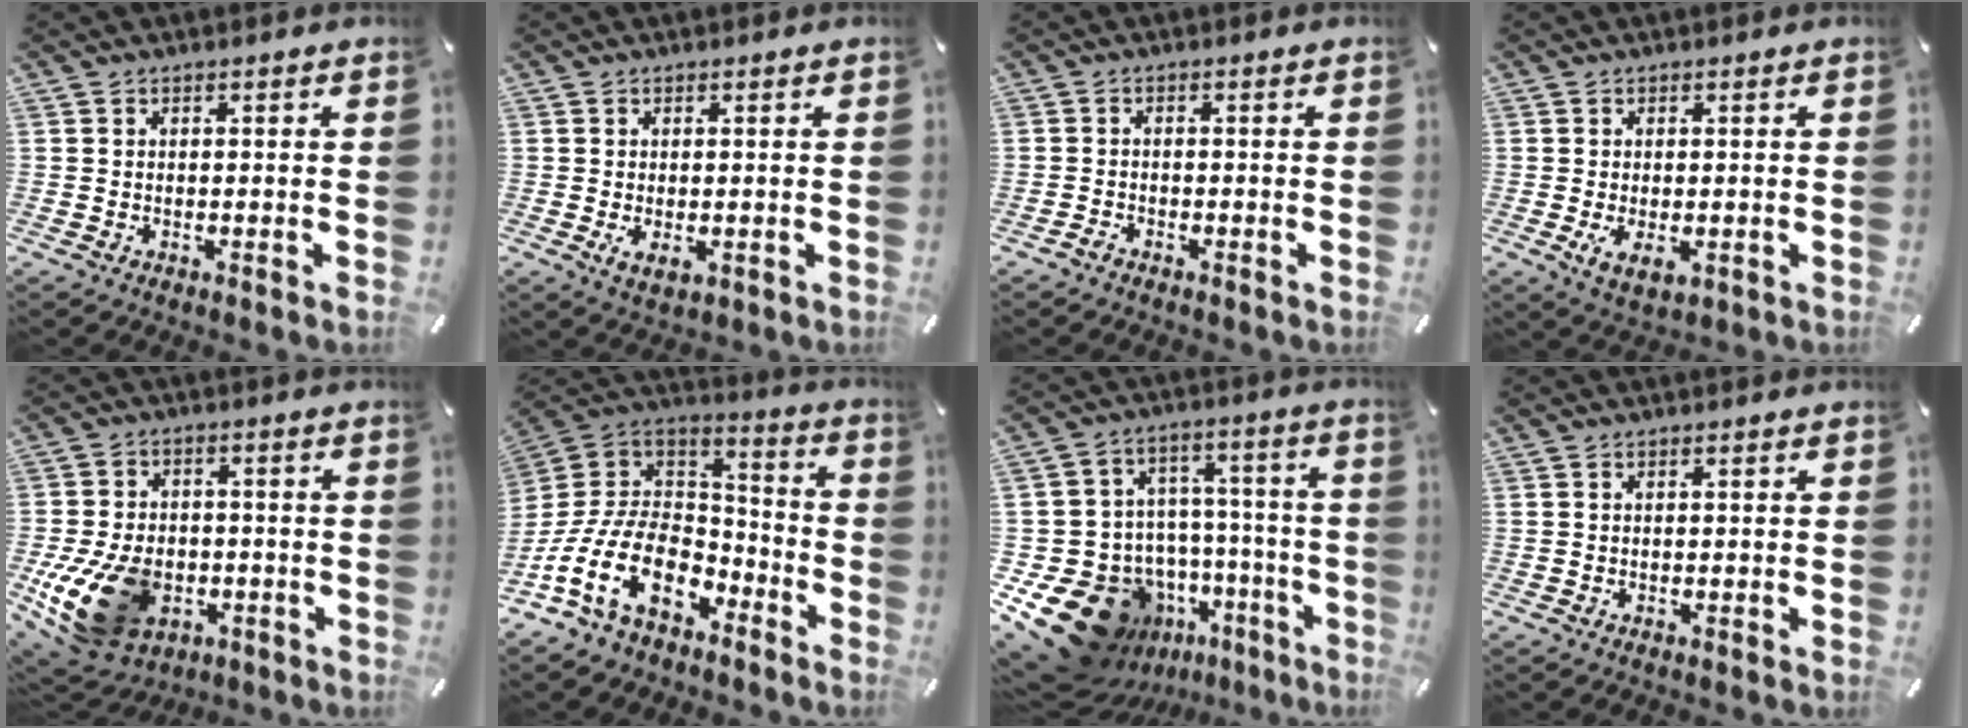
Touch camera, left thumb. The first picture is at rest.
{"total": 2.2, "force": [0.0, 1.0, 2.0], "torque": [-0.034, -0.004, -0.002]}
{"total": 1.0, "force": [-1.0, 0.2, 0.2], "torque": [-0.006, 0.002, -0.019]}
{"total": 3.6, "force": [-0.4, 1.7, 3.2], "torque": [-0.067, -0.002, -0.005]}
{"total": 17.2, "force": [-5.2, 12.0, 11.1], "torque": [-0.216, 0.023, -0.077]}
{"total": 19.6, "force": [-8.8, 12.1, 12.5], "torque": [-0.271, 0.026, -0.152]}
{"total": 19.9, "force": [-11.5, 14.2, 7.8], "torque": [-0.112, 0.057, -0.151]}
{"total": 0.0}